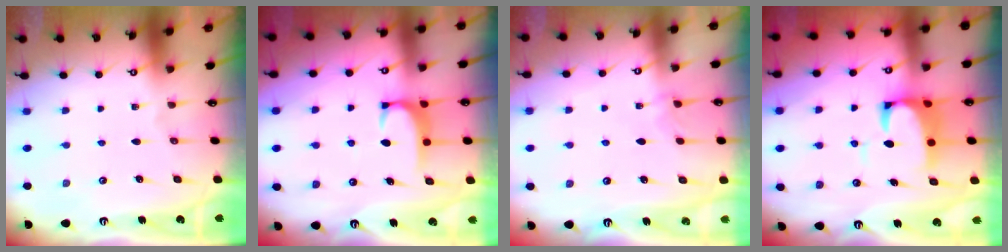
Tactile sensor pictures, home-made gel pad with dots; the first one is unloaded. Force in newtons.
{"total": 1.9, "press": 1.8, "slide": 0.5}
{"total": 2.6, "press": 2.6, "slide": 0.3}
{"total": 4.7, "press": 4.5, "slide": 1.3}